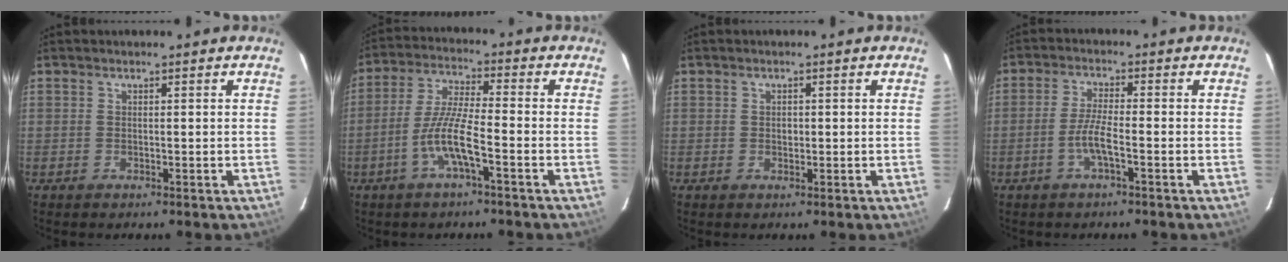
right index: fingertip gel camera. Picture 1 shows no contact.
{"total": 8.1, "force": [-3.6, 0.7, 7.2], "torque": [-0.152, 0.002, -0.069]}
{"total": 1.0, "force": [0.0, 0.9, 0.5], "torque": [-0.007, 0.003, 0.001]}
{"total": 4.3, "force": [-1.9, 0.3, 3.8], "torque": [-0.081, 0.000, -0.038]}